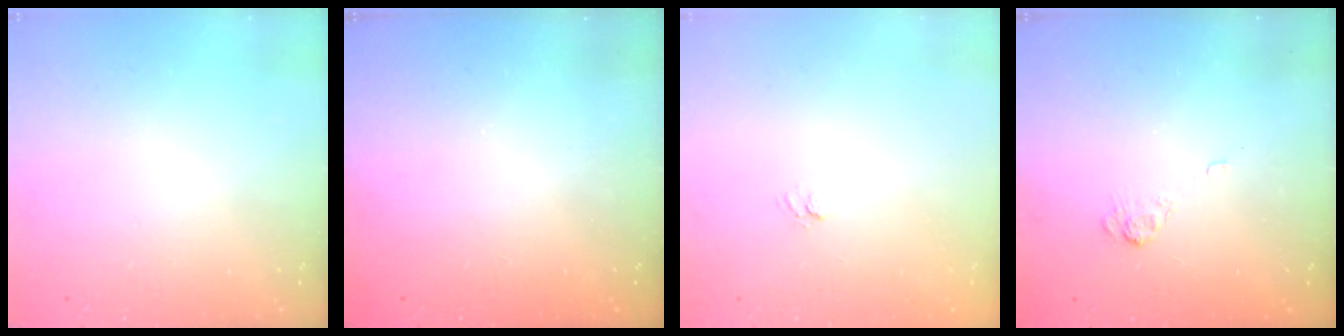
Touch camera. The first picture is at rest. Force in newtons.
{"total": 2.3, "press": 2.2, "slide": 0.8}
{"total": 3.6, "press": 3.4, "slide": 1.1}
{"total": 3.2, "press": 2.8, "slide": 1.5}